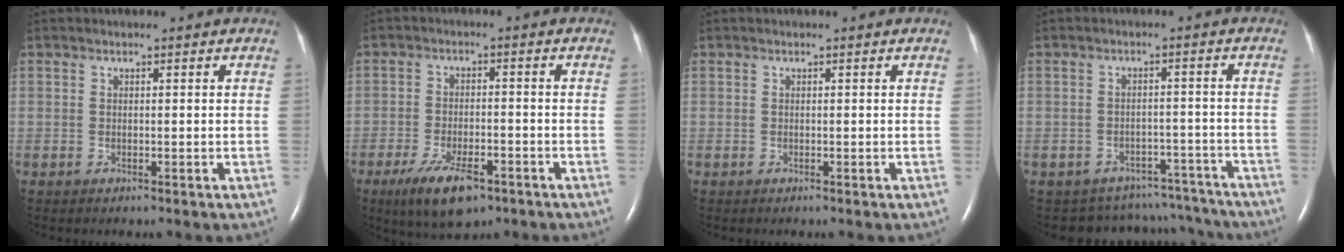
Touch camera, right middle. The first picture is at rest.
{"total": 8.2, "force": [-5.0, 2.8, 5.8], "torque": [-0.110, -0.011, -0.080]}
{"total": 0.0}
{"total": 10.9, "force": [-10.1, 4.1, -0.2], "torque": [0.004, 0.037, -0.116]}